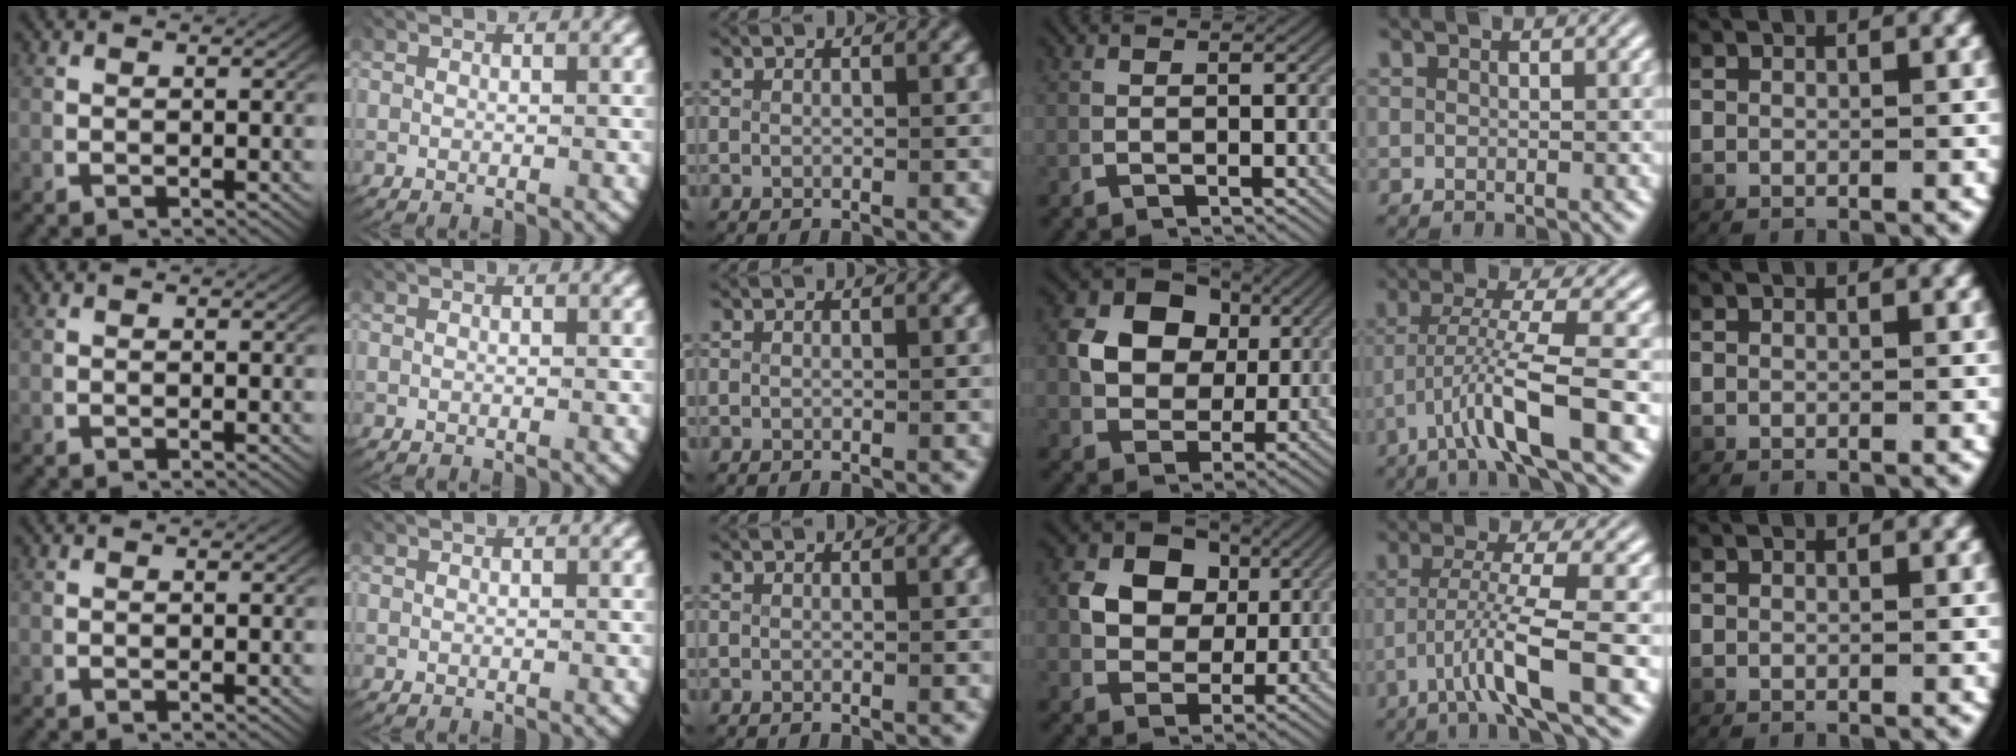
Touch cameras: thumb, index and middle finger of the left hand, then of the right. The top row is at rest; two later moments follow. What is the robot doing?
{"motion": "lift_and_place", "object": "key"}